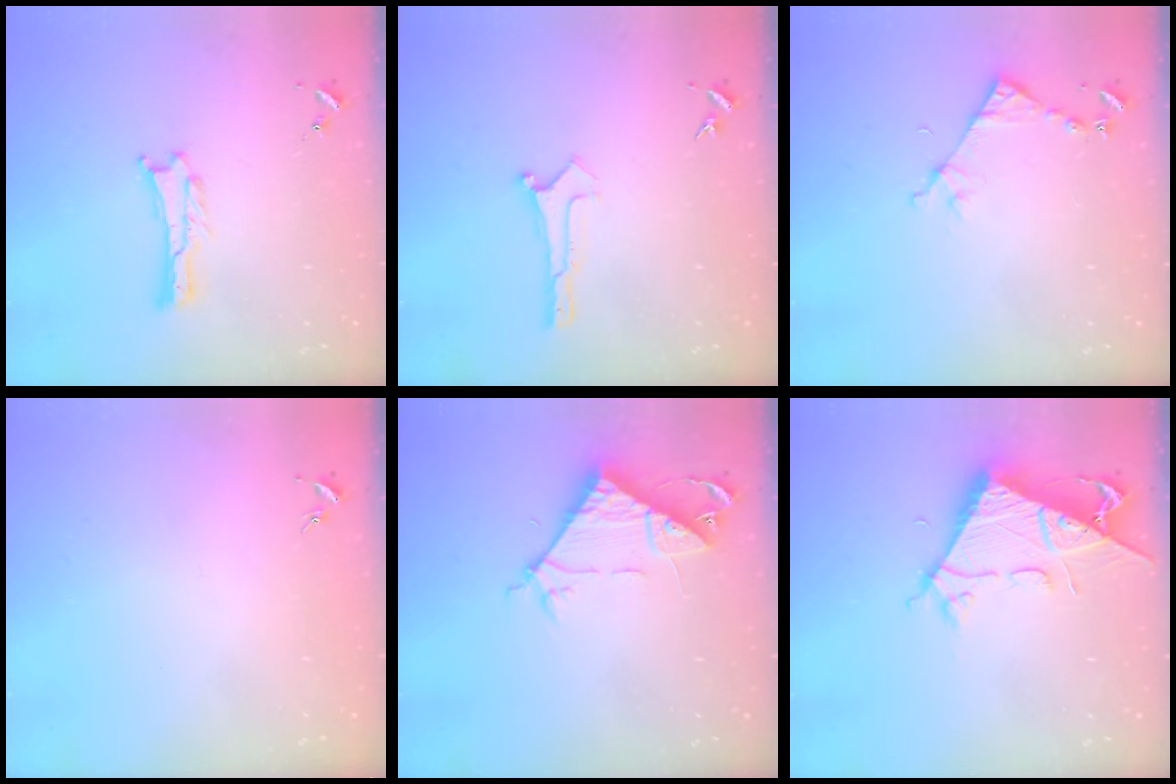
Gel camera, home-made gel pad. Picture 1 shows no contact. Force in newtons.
{"total": 0.0}
{"total": 4.5, "press": 4.5, "slide": 0.3}
{"total": 0.0}
{"total": 8.1, "press": 8.0, "slide": 0.7}
{"total": 8.4, "press": 8.3, "slide": 0.8}